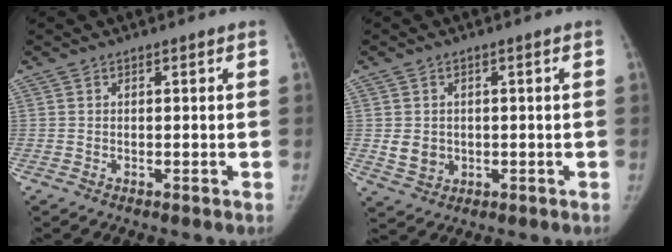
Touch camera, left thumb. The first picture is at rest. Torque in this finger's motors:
{"motor_torque": [0.40, 0.98, 0.62, -0.57, 0.00]}